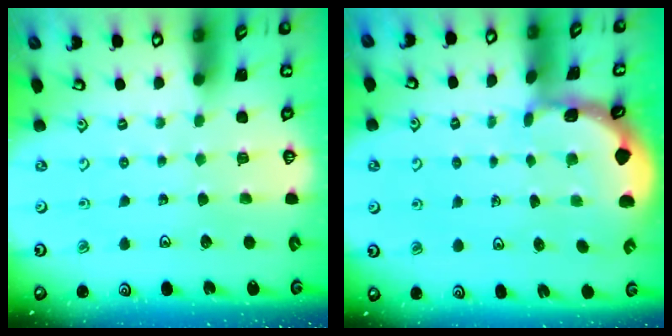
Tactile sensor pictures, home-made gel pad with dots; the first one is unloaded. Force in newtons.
{"total": 1.5, "press": 1.5, "slide": 0.2}